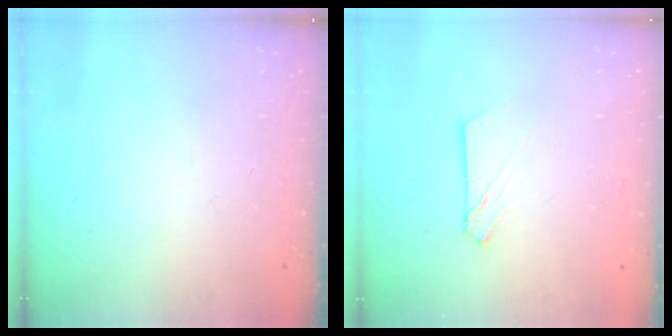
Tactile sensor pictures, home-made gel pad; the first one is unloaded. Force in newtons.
{"total": 3.0, "press": 3.0, "slide": 0.4}